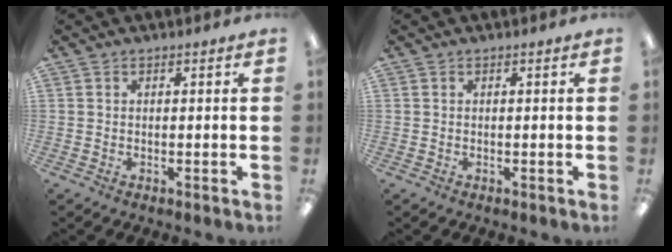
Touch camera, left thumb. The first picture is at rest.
{"total": 0.0}